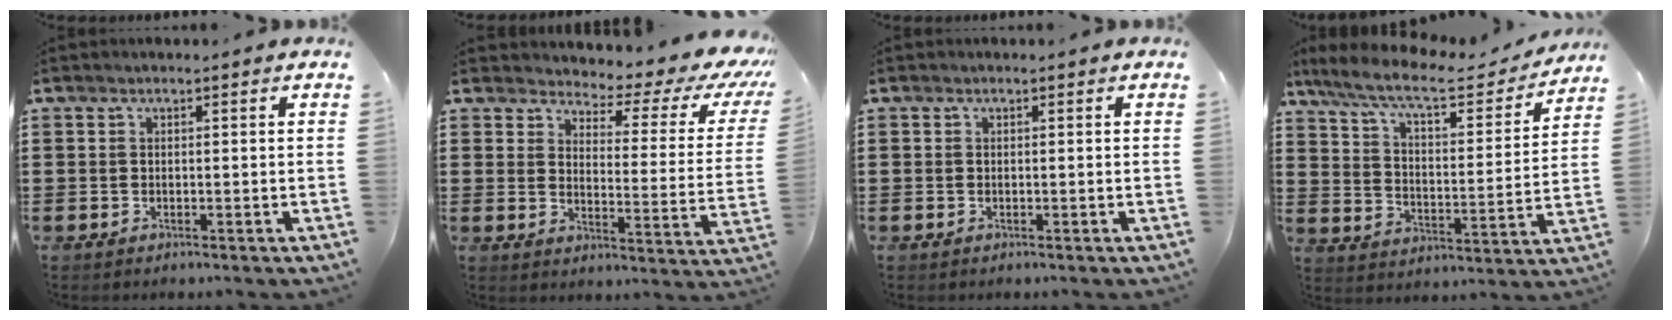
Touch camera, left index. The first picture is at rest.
{"total": 3.8, "force": [3.1, 1.3, 1.9], "torque": [-0.042, -0.029, 0.042]}
{"total": 0.0}
{"total": 9.1, "force": [7.4, 1.6, 5.0], "torque": [-0.125, -0.037, 0.125]}